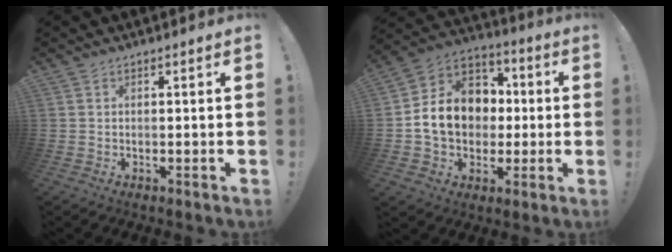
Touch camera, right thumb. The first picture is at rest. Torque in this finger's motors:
{"motor_torque": [1.22, 1.22, 0.04, 0.01, 0.08]}